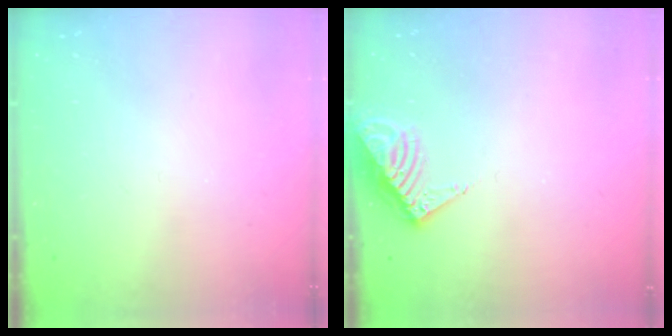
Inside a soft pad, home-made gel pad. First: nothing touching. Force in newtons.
{"total": 8.8, "press": 8.8, "slide": 0.3}